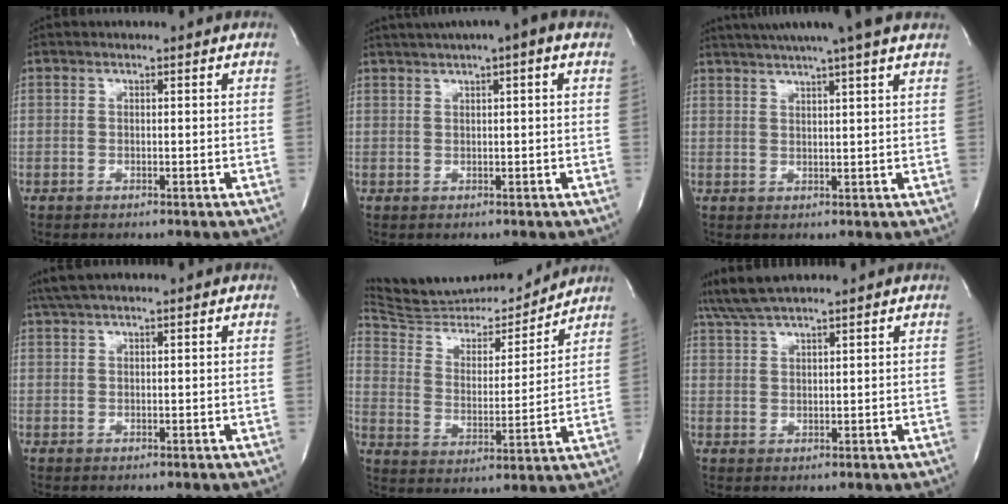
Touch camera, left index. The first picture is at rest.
{"total": 6.3, "force": [3.4, 0.3, 5.3], "torque": [-0.084, 0.025, 0.049]}
{"total": 12.2, "force": [10.1, -0.6, 6.8], "torque": [-0.121, 0.023, 0.128]}
{"total": 2.7, "force": [2.1, -0.2, 1.6], "torque": [-0.036, 0.020, 0.045]}
{"total": 18.2, "force": [17.5, 2.7, 4.2], "torque": [-0.072, -0.012, 0.283]}
{"total": 5.6, "force": [5.0, -0.5, 2.5], "torque": [-0.057, 0.022, 0.100]}